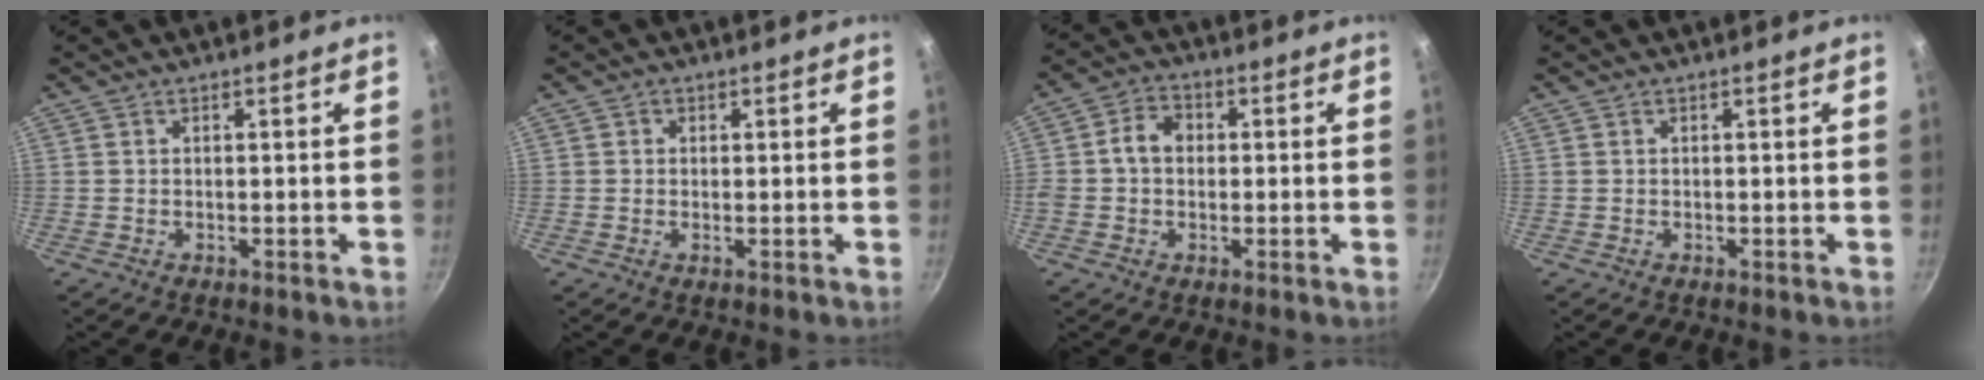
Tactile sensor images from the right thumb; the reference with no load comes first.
{"total": 0.9, "force": [0.2, 0.8, 0.4], "torque": [-0.005, 0.000, 0.000]}
{"total": 5.5, "force": [0.2, 4.5, 3.2], "torque": [-0.034, 0.013, -0.008]}
{"total": 0.0}